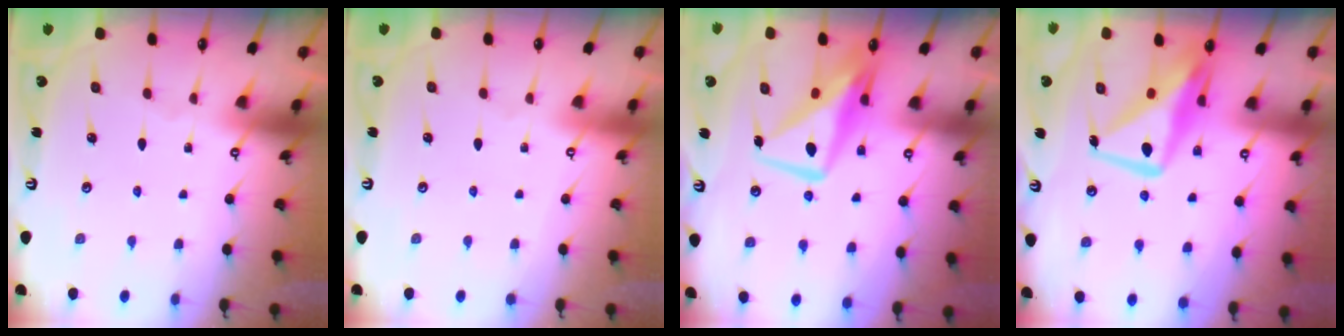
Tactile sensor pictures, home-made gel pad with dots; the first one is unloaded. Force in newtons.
{"total": 4.0, "press": 4.0, "slide": 0.1}
{"total": 10.0, "press": 9.9, "slide": 1.3}
{"total": 13.1, "press": 13.1, "slide": 1.2}